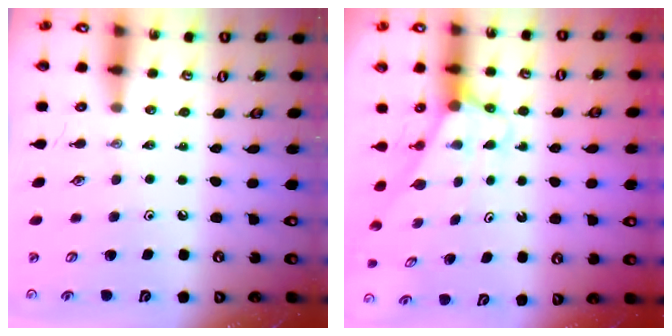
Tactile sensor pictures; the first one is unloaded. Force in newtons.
{"total": 2.6, "press": 2.6, "slide": 0.2}